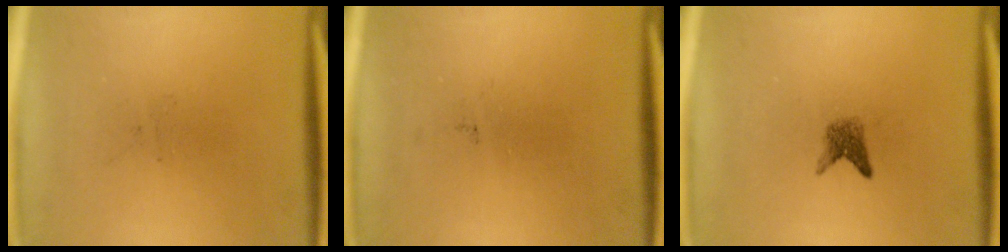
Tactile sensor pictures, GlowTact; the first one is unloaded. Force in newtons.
{"total": 0.0}
{"total": 1.8}